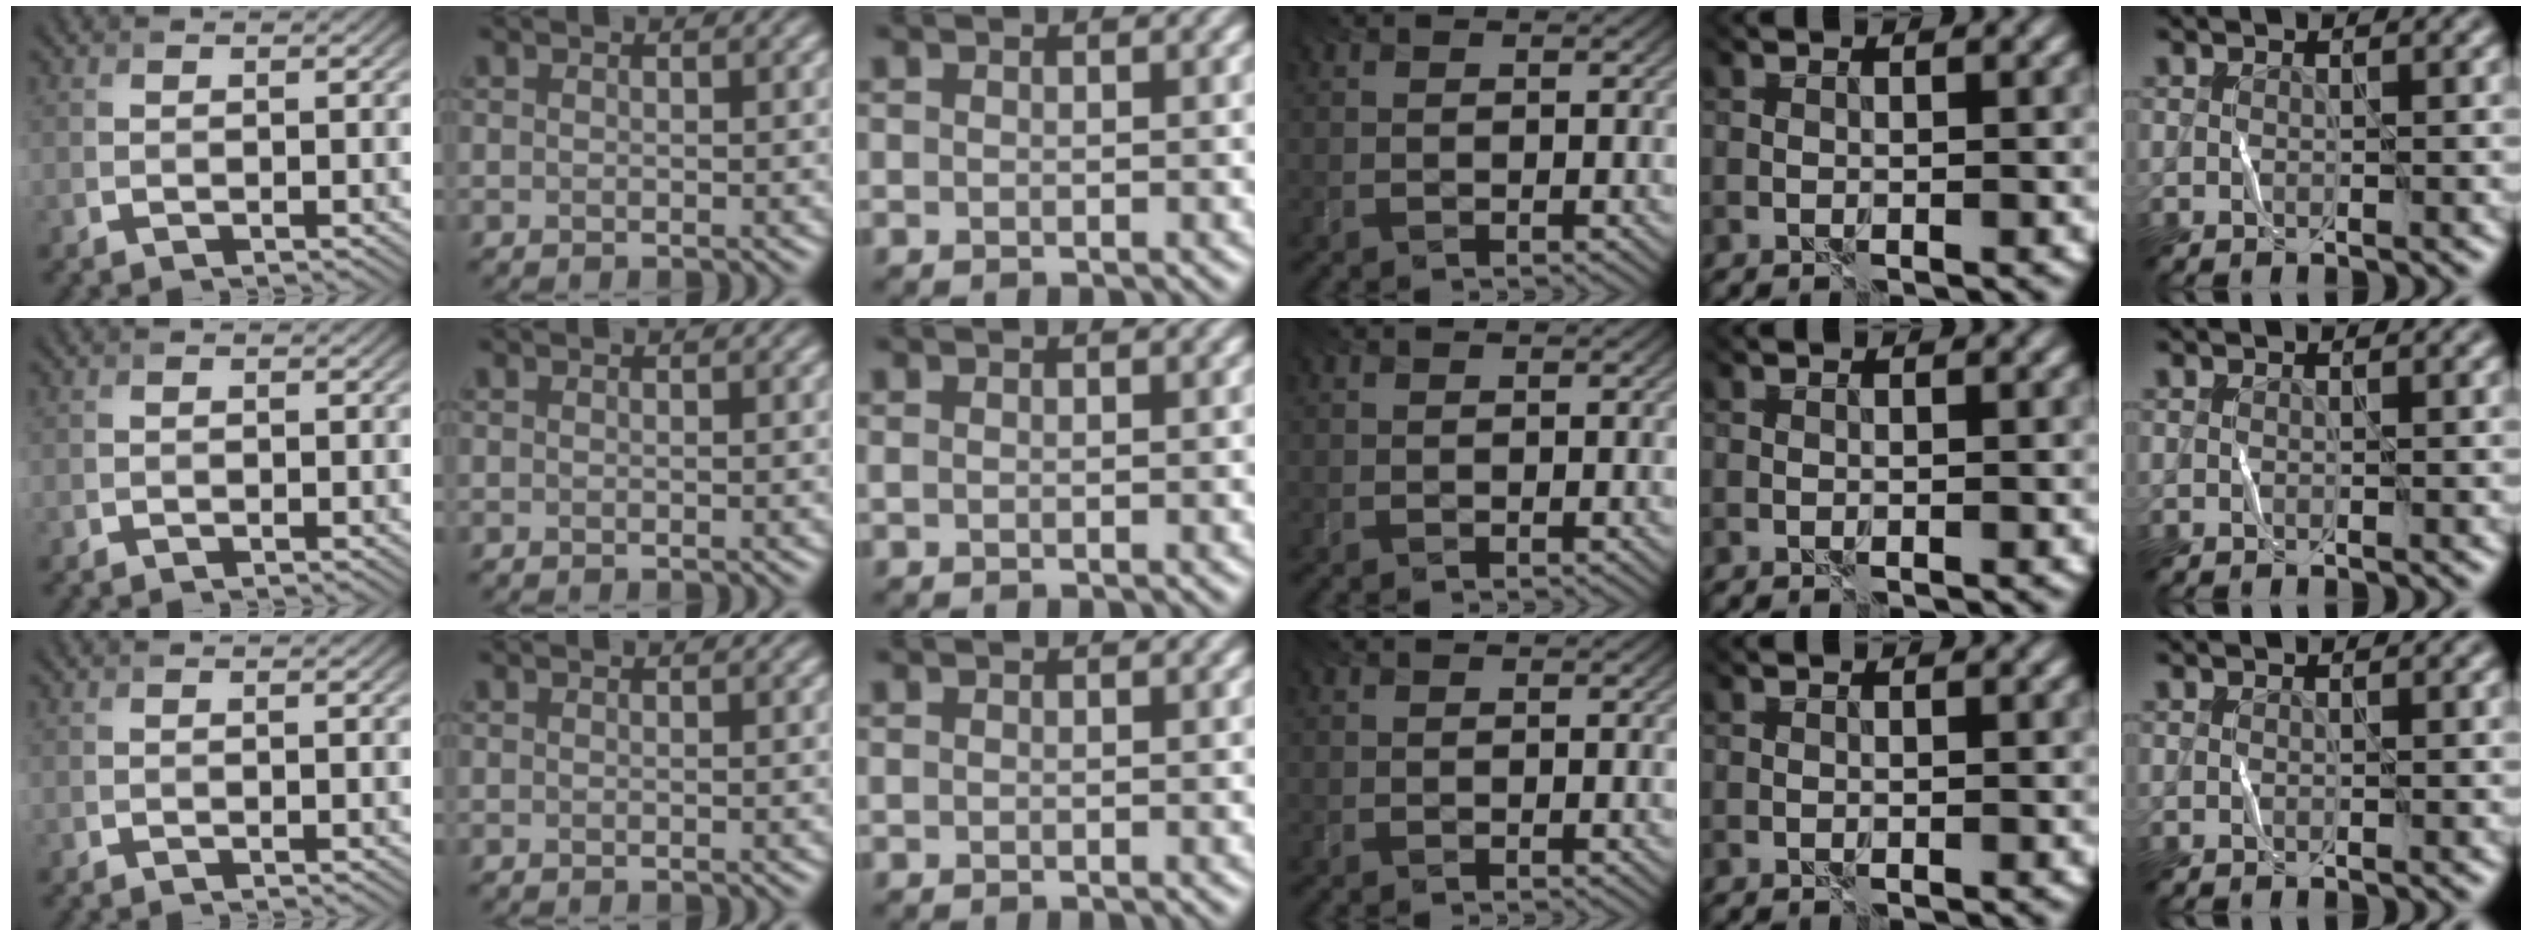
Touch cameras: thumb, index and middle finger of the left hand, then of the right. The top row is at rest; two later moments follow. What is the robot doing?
{"motion": "fold", "object": "bandana"}